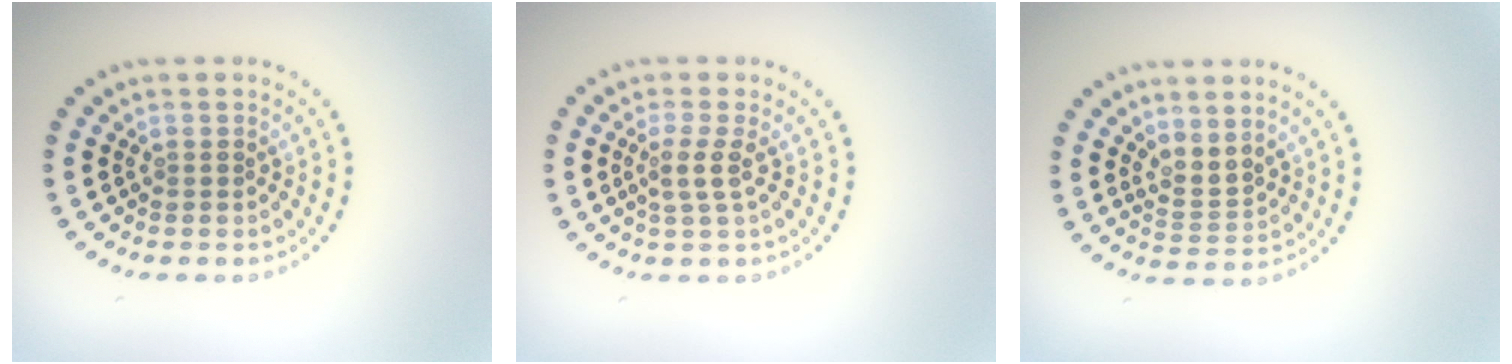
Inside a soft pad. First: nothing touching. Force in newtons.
{"total": 1.9, "press": 1.4, "slide": 1.2}
{"total": 2.1, "press": 1.5, "slide": 1.5}